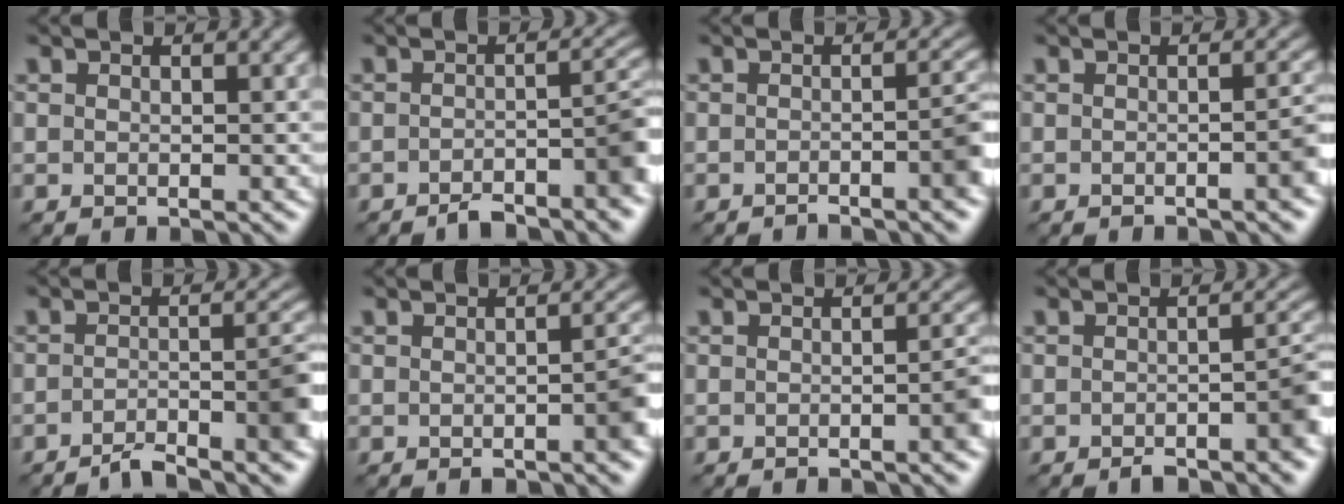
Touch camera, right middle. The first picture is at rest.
{"total": 5.1, "force": [-3.3, 1.4, 3.6], "torque": [-0.048, 0.007, -0.054]}
{"total": 3.3, "force": [-1.7, 0.7, 2.7], "torque": [-0.025, 0.008, -0.034]}
{"total": 2.4, "force": [-0.9, 0.5, 2.1], "torque": [-0.017, 0.008, -0.017]}
{"total": 5.5, "force": [-3.3, 1.3, 4.2], "torque": [-0.053, 0.008, -0.058]}
{"total": 2.7, "force": [-1.1, 0.6, 2.4], "torque": [-0.030, 0.004, -0.019]}
{"total": 2.7, "force": [-0.9, 0.7, 2.4], "torque": [-0.019, 0.007, -0.018]}
{"total": 3.8, "force": [-2.3, 1.0, 2.8], "torque": [-0.036, 0.005, -0.037]}